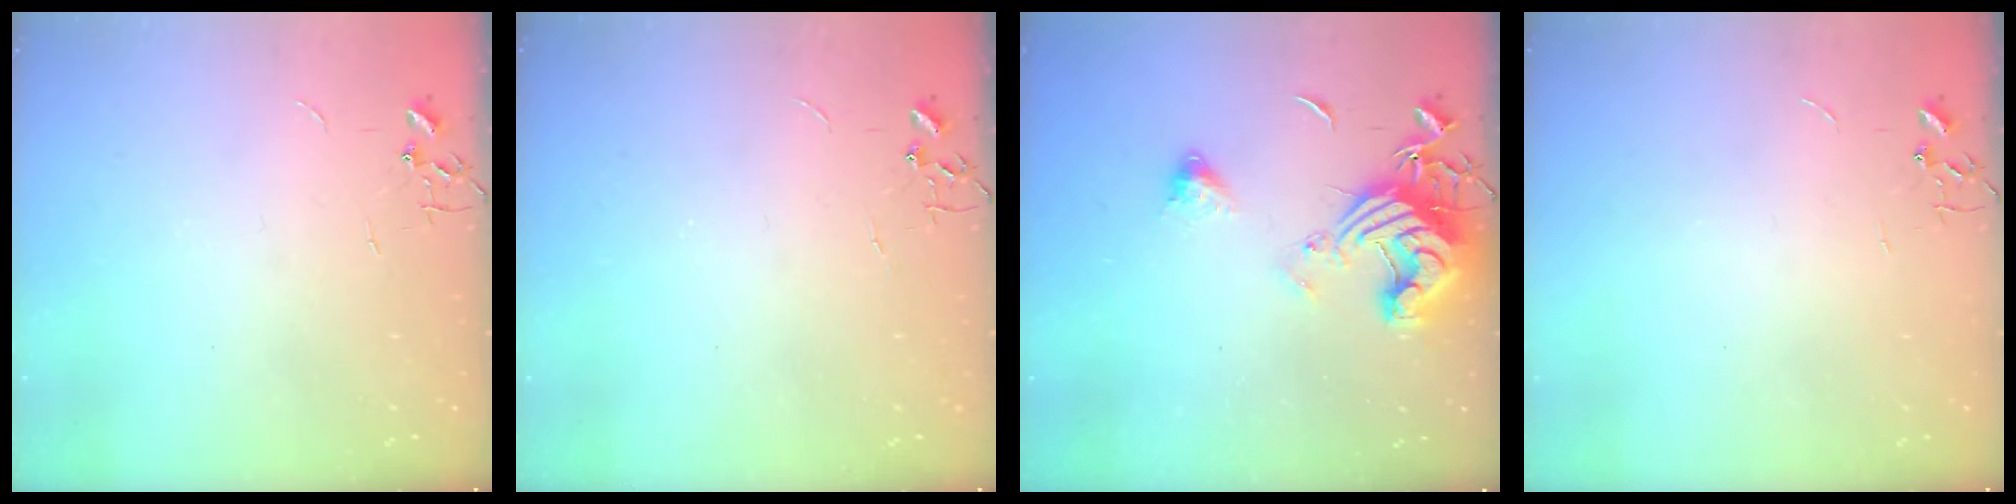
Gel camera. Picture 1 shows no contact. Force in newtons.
{"total": 0.0}
{"total": 15.2, "press": 15.1, "slide": 1.8}
{"total": 0.0}